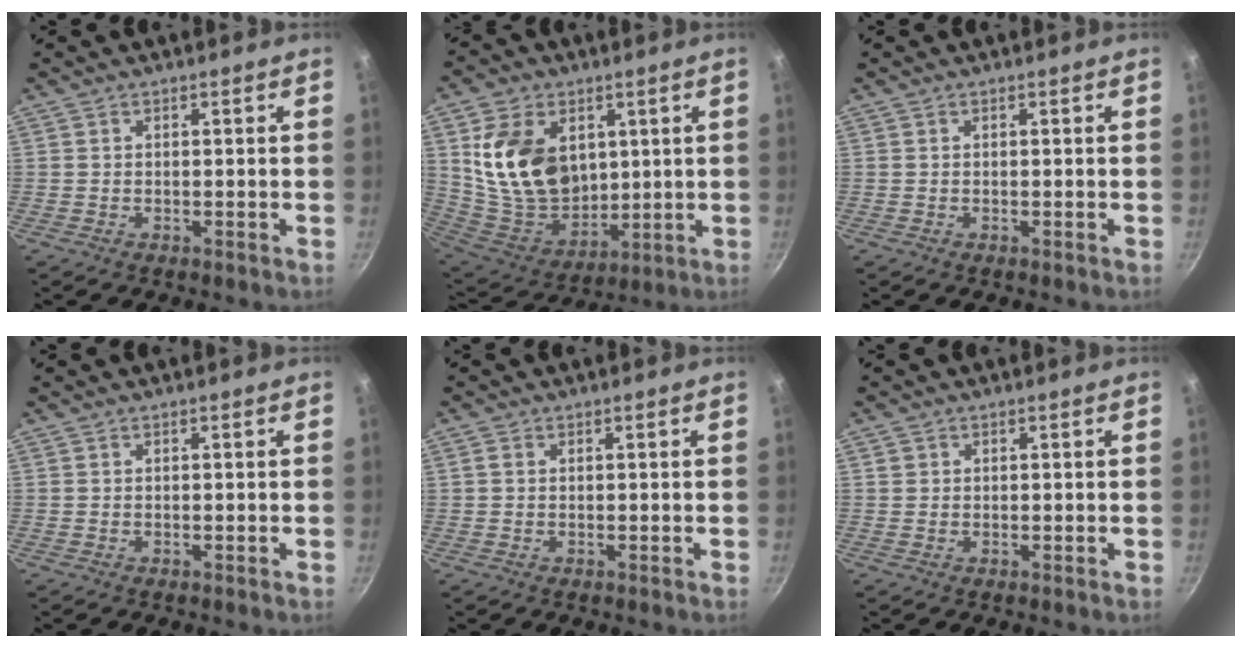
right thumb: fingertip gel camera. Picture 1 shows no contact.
{"total": 18.8, "force": [4.9, 13.4, 12.1], "torque": [-0.190, -0.036, 0.107]}
{"total": 0.0}
{"total": 0.0}
{"total": 1.1, "force": [0.4, 0.9, 0.6], "torque": [-0.011, 0.002, 0.004]}
{"total": 0.9, "force": [0.2, 0.9, 0.2], "torque": [0.001, 0.004, 0.003]}